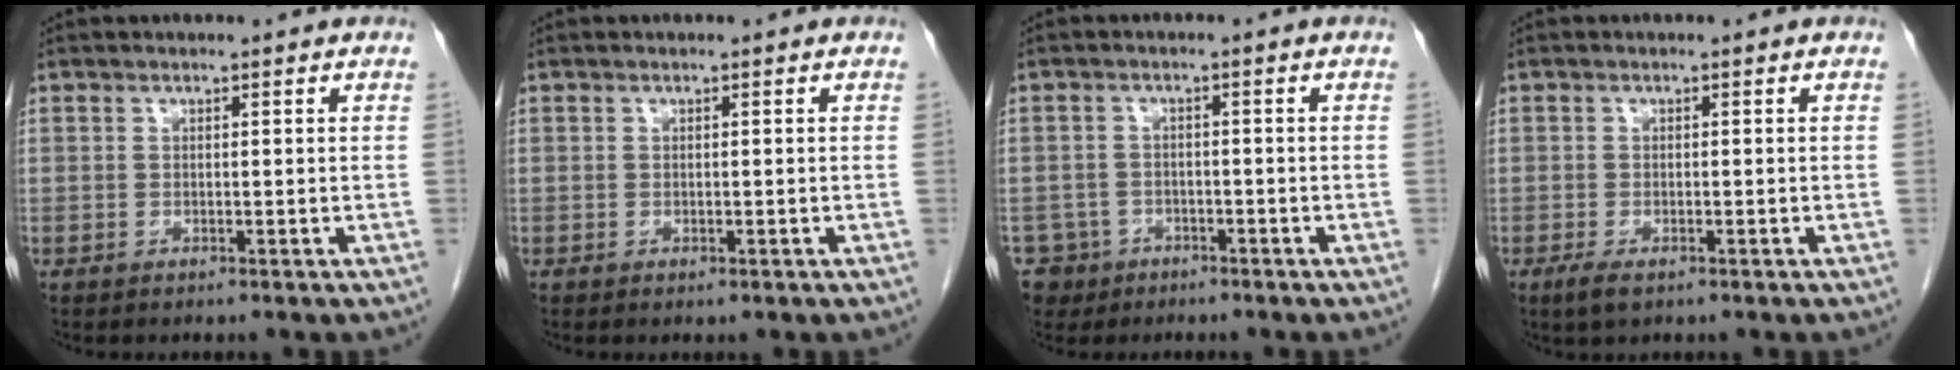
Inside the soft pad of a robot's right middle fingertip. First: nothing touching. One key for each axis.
{"total": 0.5, "fx": -0.3, "fy": 0.3, "fz": 0.4, "tx": -0.006, "ty": -0.001, "tz": -0.001}
{"total": 4.7, "fx": -2.8, "fy": 3.7, "fz": -0.2, "tx": 0.004, "ty": 0.009, "tz": -0.046}
{"total": 2.3, "fx": -1.3, "fy": 0.8, "fz": 1.7, "tx": -0.039, "ty": -0.005, "tz": -0.022}